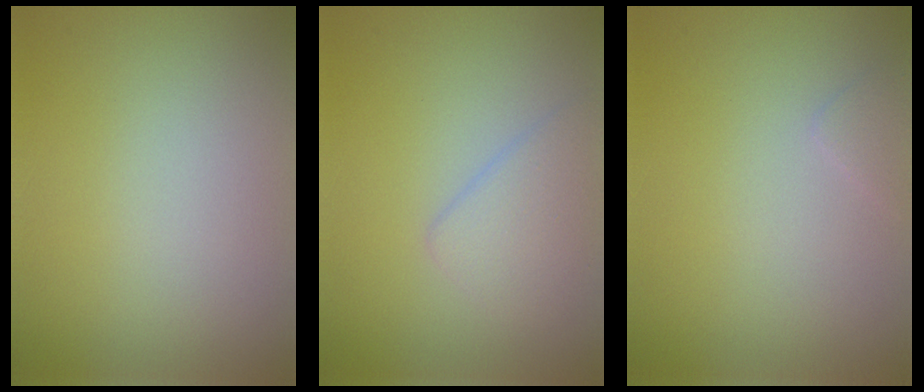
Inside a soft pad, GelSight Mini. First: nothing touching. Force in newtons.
{"total": 2.4, "press": 2.4, "slide": 0.1}
{"total": 0.8, "press": 0.8, "slide": 0.1}